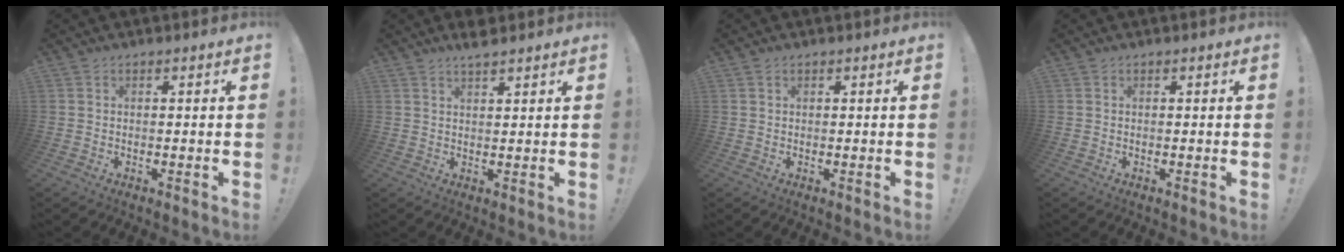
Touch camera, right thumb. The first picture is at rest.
{"total": 3.4, "force": [3.0, 0.3, 1.7], "torque": [-0.027, -0.017, 0.050]}
{"total": 0.5, "force": [0.4, 0.3, 0.1], "torque": [0.005, -0.003, 0.006]}
{"total": 0.0}